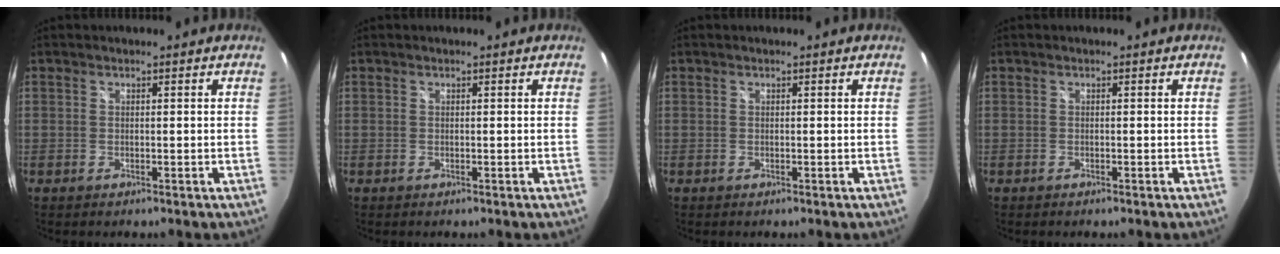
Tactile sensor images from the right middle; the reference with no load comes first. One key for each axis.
{"total": 0.0}
{"total": 0.0}
{"total": 0.0}